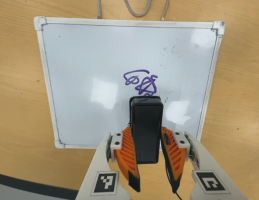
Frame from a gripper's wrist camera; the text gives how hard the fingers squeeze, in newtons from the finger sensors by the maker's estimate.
{"total": 7.6, "left": 5.8, "right": 9.4}